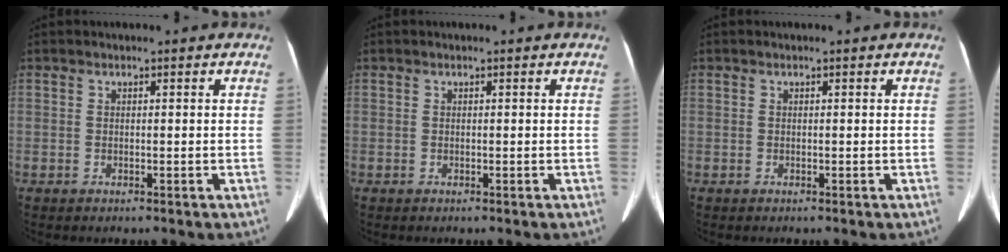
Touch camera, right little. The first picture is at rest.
{"total": 0.0}
{"total": 0.0}